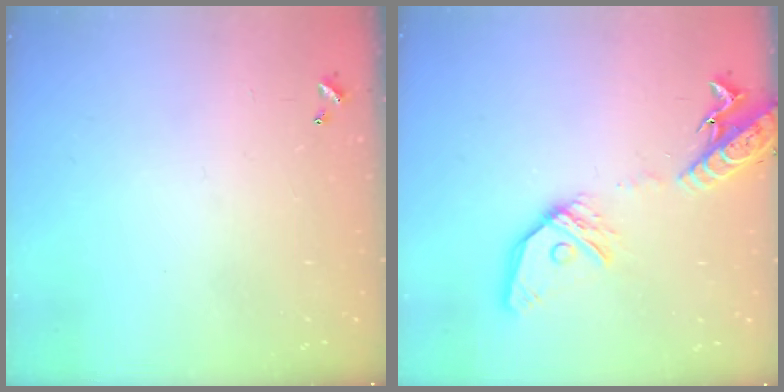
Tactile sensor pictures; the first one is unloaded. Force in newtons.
{"total": 17.0, "press": 16.6, "slide": 3.5}